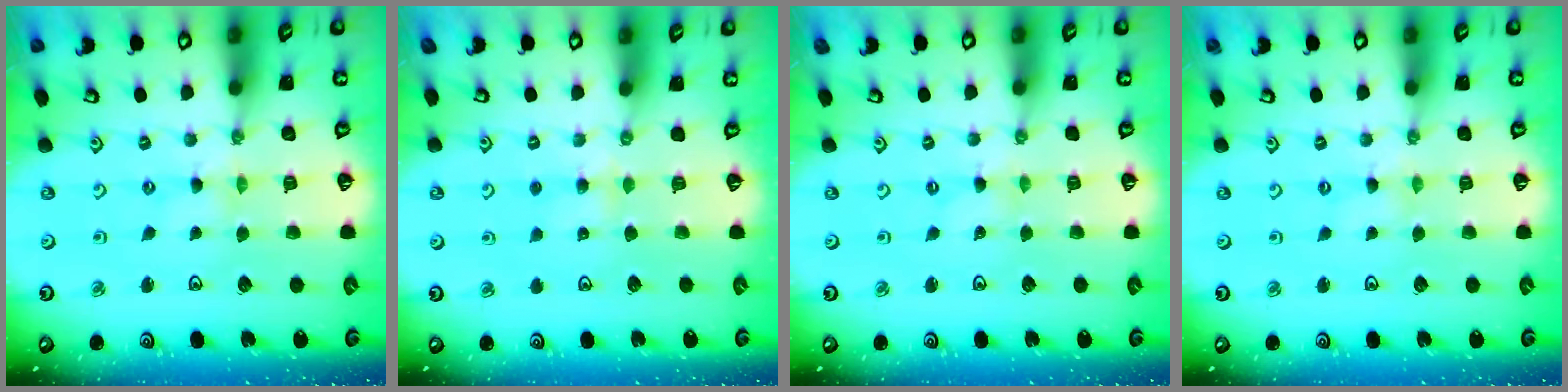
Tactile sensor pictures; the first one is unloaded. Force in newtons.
{"total": 3.4, "press": 3.3, "slide": 0.4}
{"total": 0.0}
{"total": 0.0}